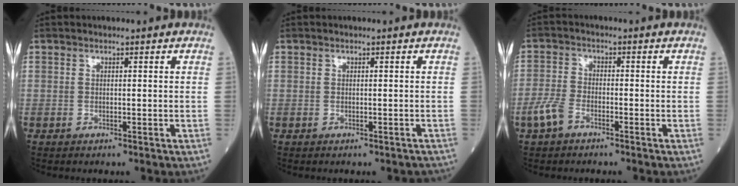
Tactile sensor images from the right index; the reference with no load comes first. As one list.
[{"total": 1.0, "force": [-0.9, 0.5, 0.3], "torque": [-0.001, 0.001, -0.012]}, {"total": 4.1, "force": [-2.6, 1.9, 2.6], "torque": [-0.067, 0.001, -0.055]}]